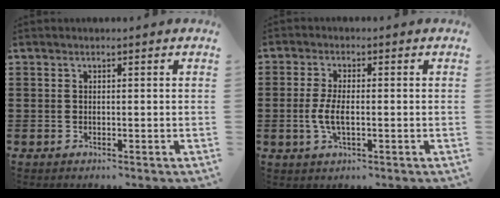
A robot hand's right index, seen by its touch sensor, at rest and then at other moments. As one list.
[{"total": 4.3, "force": [-0.7, 1.5, 4.0], "torque": [-0.090, -0.005, -0.018]}]